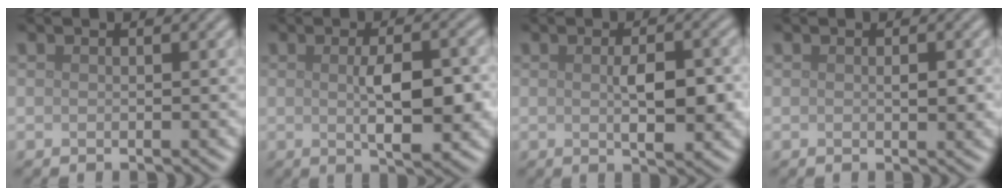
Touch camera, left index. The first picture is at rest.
{"total": 5.2, "force": [-0.1, 1.9, 4.9], "torque": [-0.084, -0.003, 0.000]}
{"total": 3.9, "force": [0.0, 1.6, 3.5], "torque": [-0.062, -0.004, 0.003]}
{"total": 1.0, "force": [0.1, 0.5, 0.9], "torque": [-0.013, -0.002, 0.002]}